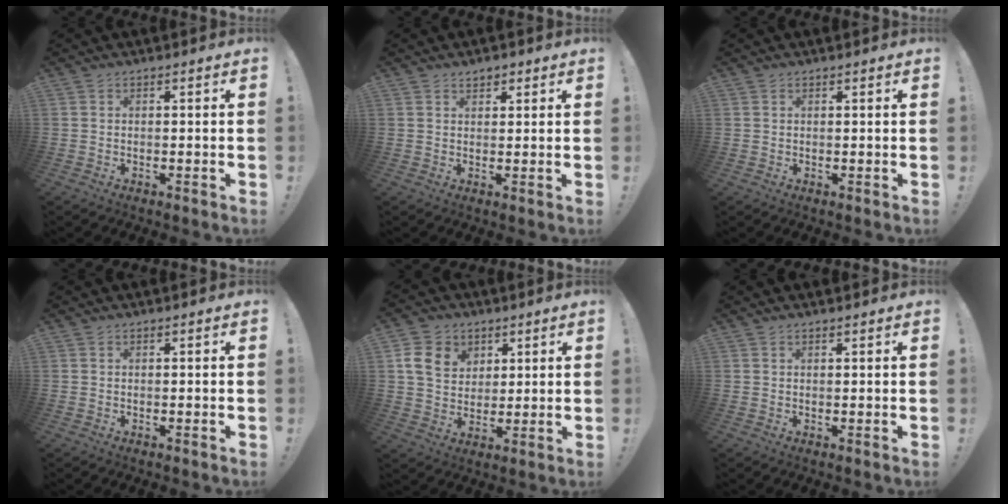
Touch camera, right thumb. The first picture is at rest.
{"total": 2.0, "force": [1.4, 1.4, 0.6], "torque": [-0.004, -0.004, 0.024]}
{"total": 1.0, "force": [0.6, 0.8, 0.0], "torque": [-0.001, -0.001, 0.010]}
{"total": 0.0}
{"total": 11.0, "force": [4.9, 8.7, 4.4], "torque": [-0.077, -0.013, 0.101]}
{"total": 0.9, "force": [0.9, 0.1, 0.0], "torque": [0.008, -0.004, 0.016]}